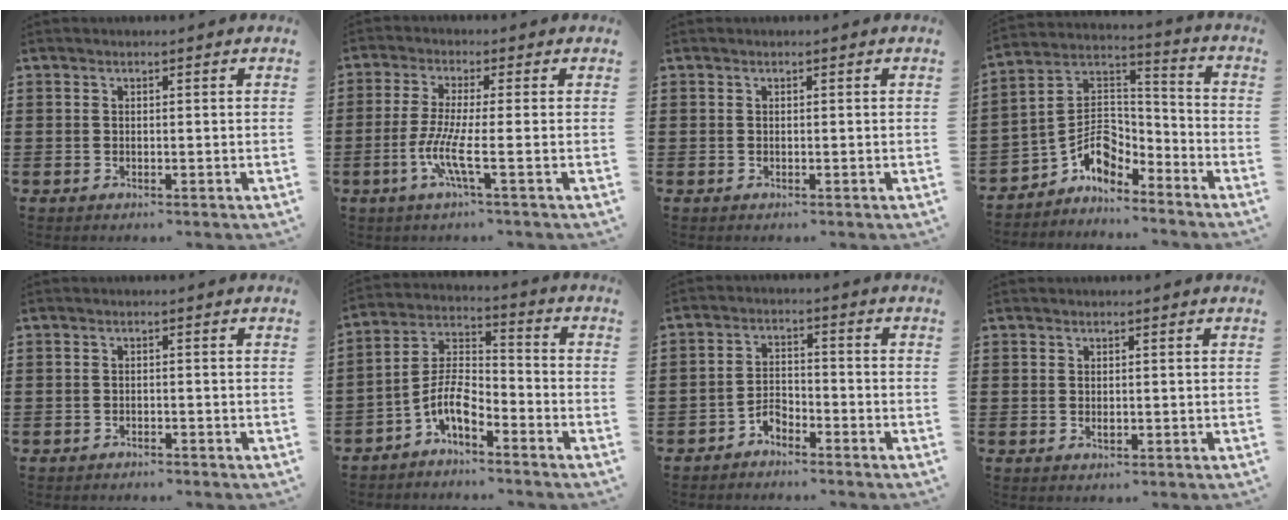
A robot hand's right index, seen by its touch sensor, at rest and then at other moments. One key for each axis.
{"total": 6.3, "fx": -1.9, "fy": 0.1, "fz": 6.0, "tx": -0.140, "ty": -0.022, "tz": -0.045}
{"total": 0.0}
{"total": 7.3, "fx": -3.9, "fy": 4.9, "fz": 3.6, "tx": -0.091, "ty": -0.006, "tz": -0.081}
{"total": 1.2, "fx": -1.2, "fy": 0.1, "fz": 0.1, "tx": -0.006, "ty": -0.002, "tz": -0.025}
{"total": 7.1, "fx": -4.4, "fy": 2.9, "fz": 4.8, "tx": -0.113, "ty": -0.009, "tz": -0.090}
{"total": 3.0, "fx": -2.7, "fy": 1.1, "fz": 0.6, "tx": -0.019, "ty": 0.008, "tz": -0.057}
{"total": 0.7, "fx": 0.0, "fy": 0.2, "fz": 0.7, "tx": -0.014, "ty": 0.000, "tz": 0.000}